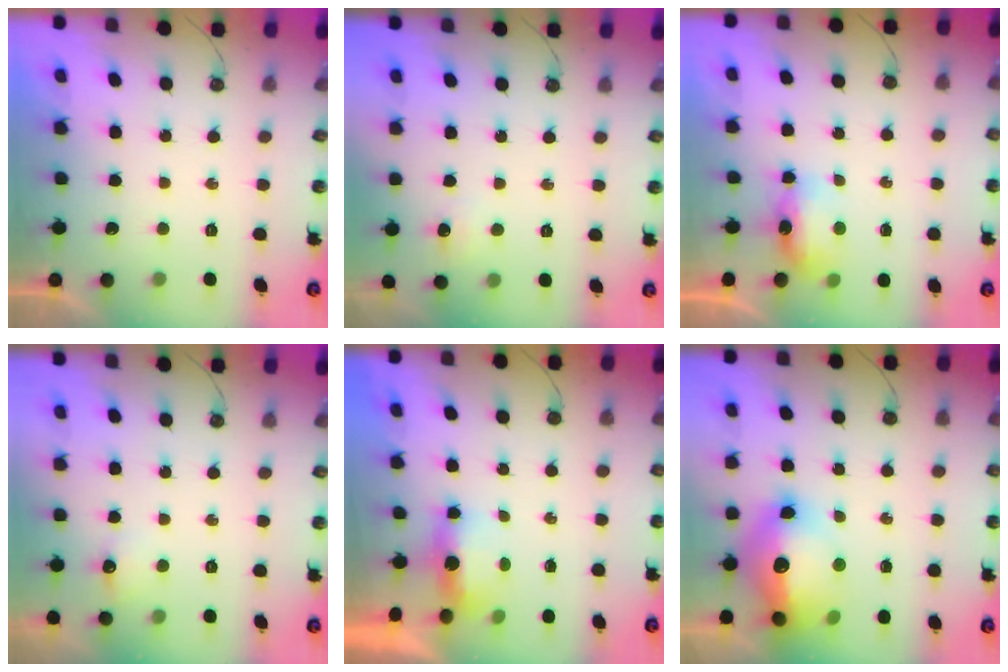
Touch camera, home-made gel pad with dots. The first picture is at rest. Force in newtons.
{"total": 5.6, "press": 5.6, "slide": 0.8}
{"total": 6.4, "press": 6.4, "slide": 0.2}
{"total": 5.3, "press": 5.3, "slide": 0.7}
{"total": 5.8, "press": 5.7, "slide": 1.0}
{"total": 19.9, "press": 19.2, "slide": 5.2}